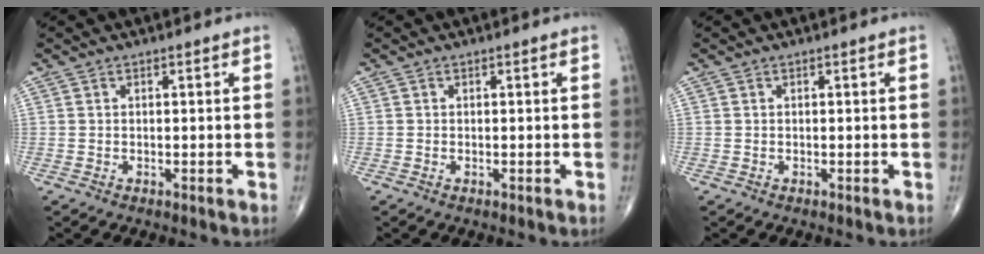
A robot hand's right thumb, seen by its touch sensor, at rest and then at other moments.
{"total": 0.0}
{"total": 0.0}